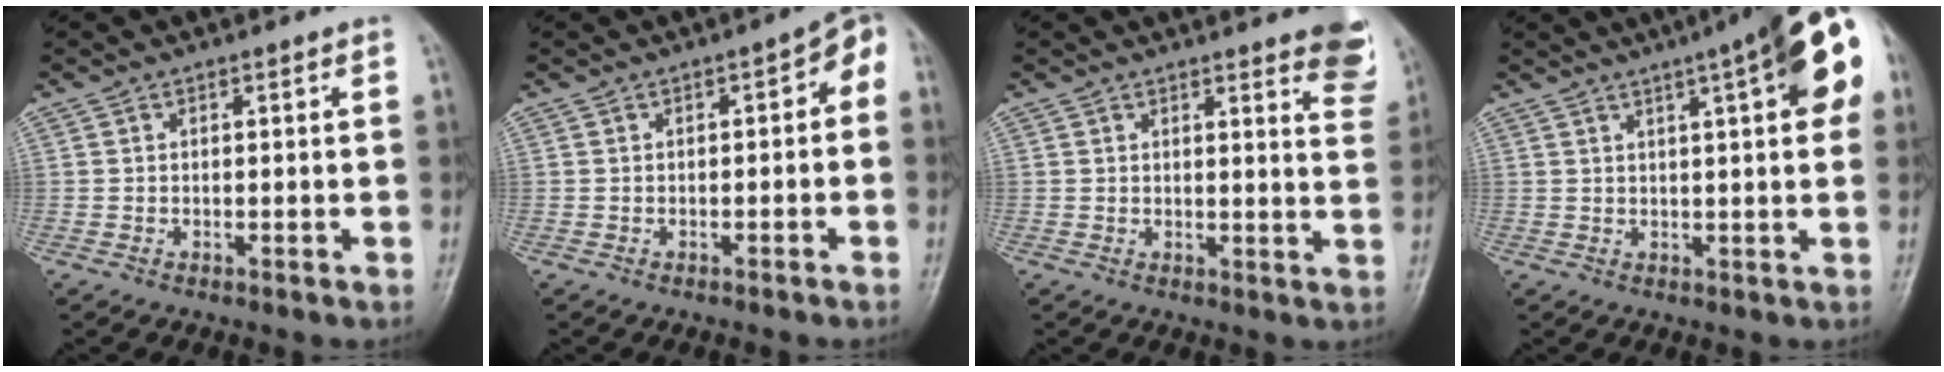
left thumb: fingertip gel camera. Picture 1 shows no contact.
{"total": 4.5, "force": [-0.7, 2.3, 3.8], "torque": [-0.026, 0.031, -0.018]}
{"total": 9.9, "force": [7.1, 2.2, 6.6], "torque": [-0.052, -0.032, 0.064]}
{"total": 16.0, "force": [6.3, 3.9, 14.2], "torque": [-0.177, 0.018, 0.076]}